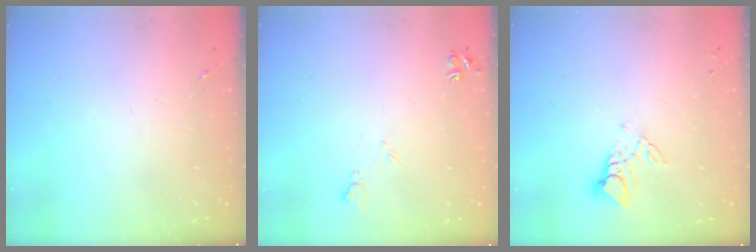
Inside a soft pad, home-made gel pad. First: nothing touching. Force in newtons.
{"total": 5.2, "press": 5.1, "slide": 1.0}
{"total": 6.8, "press": 6.8, "slide": 0.5}